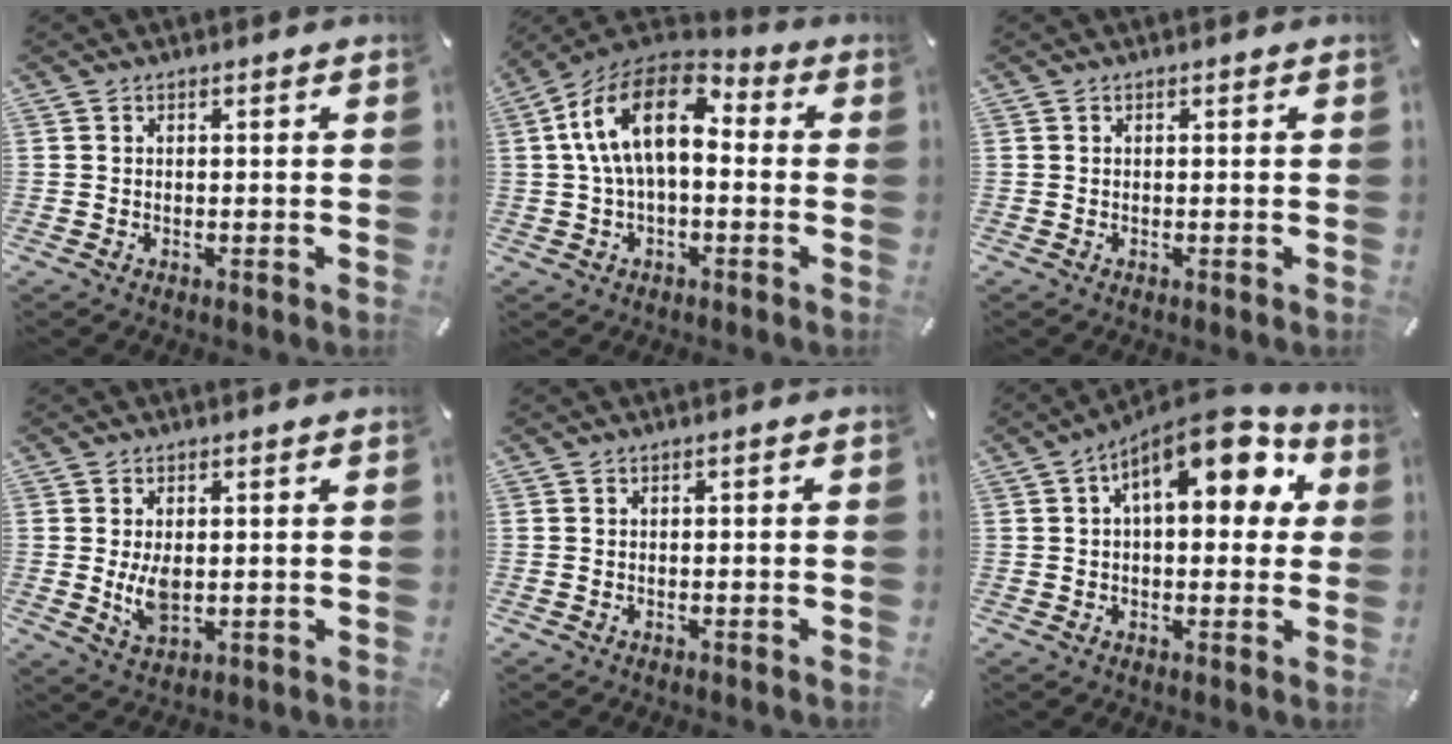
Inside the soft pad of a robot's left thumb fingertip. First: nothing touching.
{"total": 16.4, "force": [2.6, 9.3, 13.2], "torque": [-0.271, 0.003, 0.042]}
{"total": 0.0}
{"total": 5.3, "force": [0.3, 3.2, 4.2], "torque": [-0.100, -0.006, 0.000]}
{"total": 0.7, "force": [-0.3, 0.3, 0.6], "torque": [-0.009, 0.001, -0.006]}
{"total": 14.6, "force": [6.2, 6.7, 11.4], "torque": [-0.150, -0.029, 0.101]}